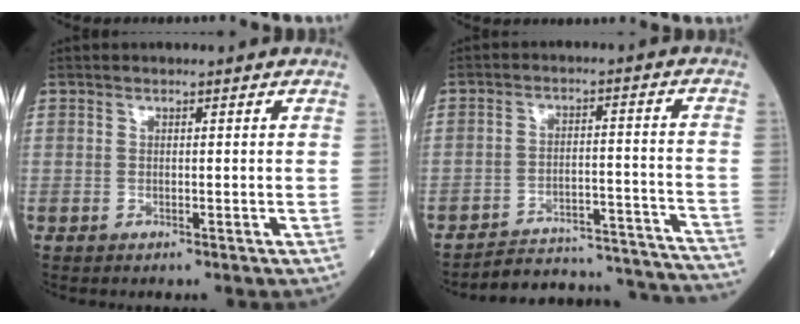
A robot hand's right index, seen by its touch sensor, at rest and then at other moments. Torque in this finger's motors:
{"motor_torque": [-0.26, -0.50, 0.05, 0.02]}